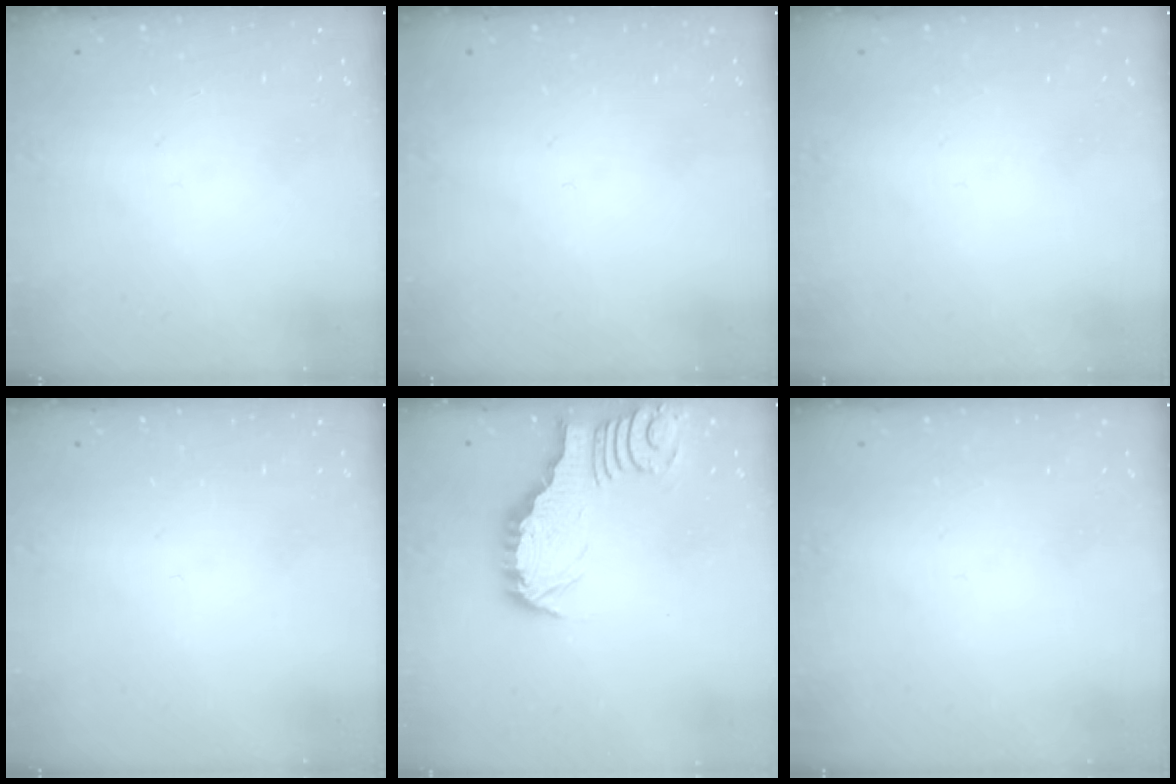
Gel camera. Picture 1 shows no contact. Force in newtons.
{"total": 0.0}
{"total": 0.0}
{"total": 0.0}
{"total": 2.9, "press": 2.9, "slide": 0.3}
{"total": 0.0}